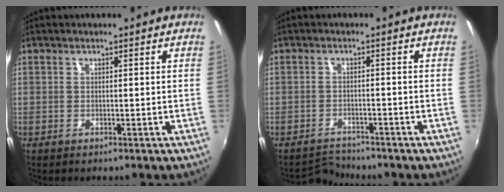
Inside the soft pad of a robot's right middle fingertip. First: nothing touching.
{"total": 3.3, "force": [-3.1, 0.7, -0.5], "torque": [-0.002, 0.004, -0.059]}